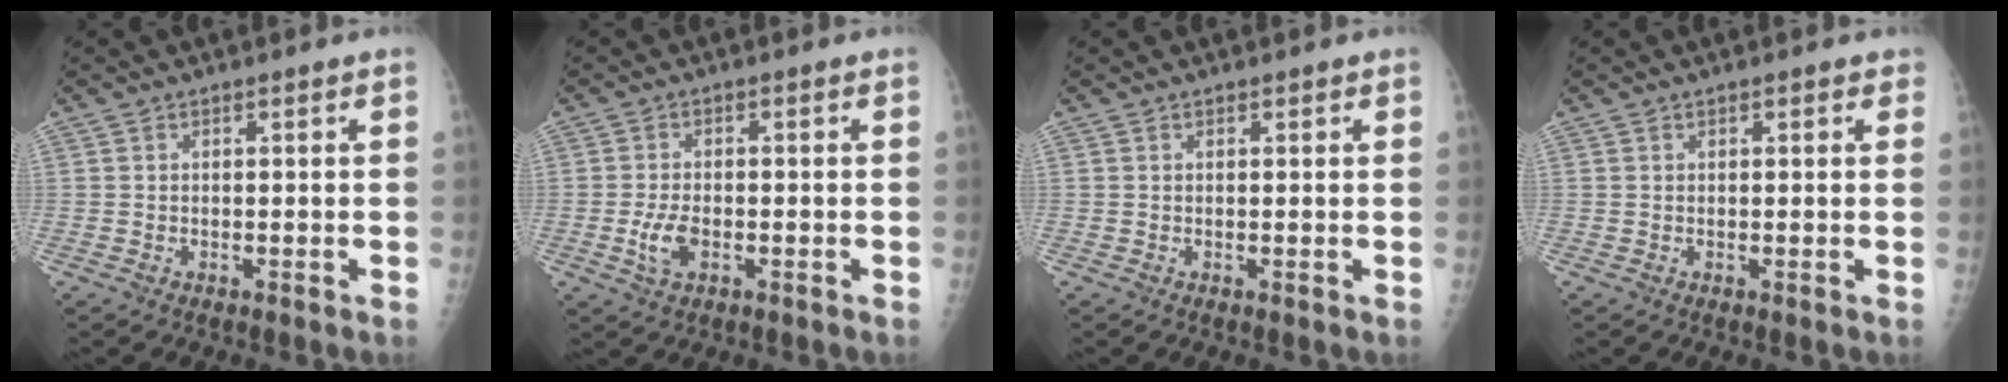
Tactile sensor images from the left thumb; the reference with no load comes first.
{"total": 4.5, "force": [-1.4, 2.5, 3.5], "torque": [-0.073, 0.007, -0.023]}
{"total": 0.6, "force": [0.3, 0.2, 0.5], "torque": [-0.006, 0.000, 0.004]}
{"total": 1.5, "force": [0.8, 0.7, 1.1], "torque": [-0.009, 0.001, 0.007]}